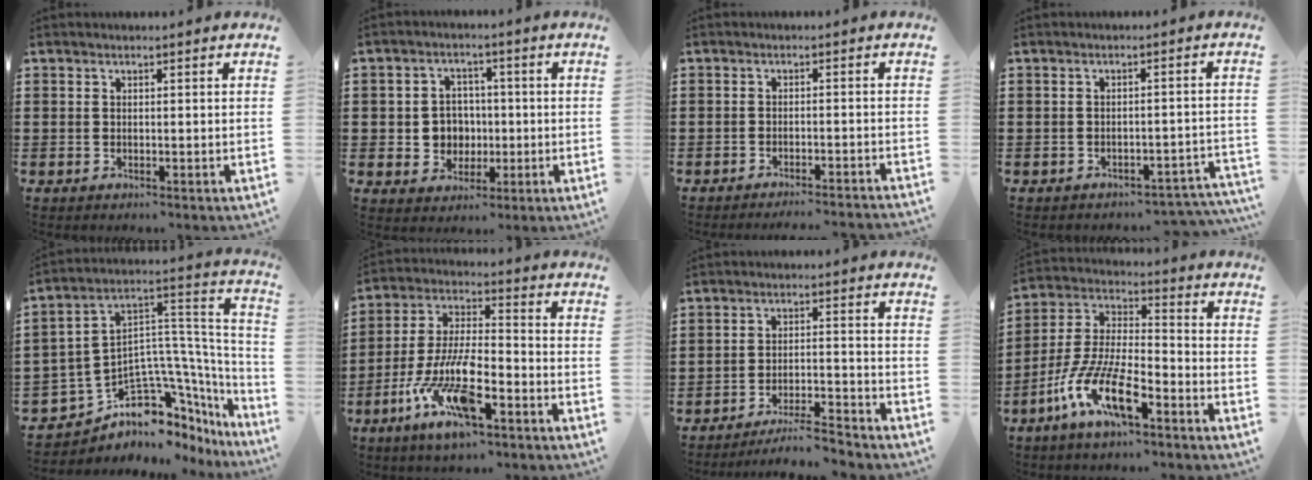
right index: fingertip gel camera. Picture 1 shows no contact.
{"total": 4.9, "force": [-0.2, 4.7, 1.4], "torque": [-0.037, 0.013, -0.007]}
{"total": 2.1, "force": [-2.0, -0.4, 0.5], "torque": [-0.010, 0.001, -0.042]}
{"total": 2.6, "force": [-2.5, 0.5, 0.7], "torque": [-0.016, 0.003, -0.053]}
{"total": 7.7, "force": [-4.6, 4.9, 3.8], "torque": [-0.084, -0.026, -0.083]}
{"total": 12.8, "force": [-7.2, 4.0, 9.8], "torque": [-0.223, -0.003, -0.143]}
{"total": 5.2, "force": [-4.9, -0.3, 1.7], "torque": [-0.031, -0.006, -0.096]}
{"total": 11.1, "force": [-7.1, 3.3, 7.9], "torque": [-0.193, -0.010, -0.144]}